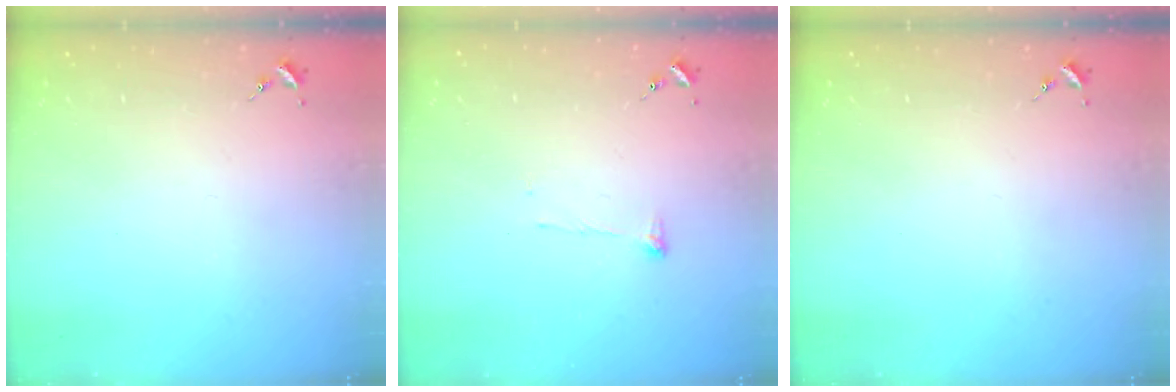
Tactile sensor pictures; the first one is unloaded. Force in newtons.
{"total": 4.6, "press": 4.5, "slide": 0.7}
{"total": 0.0}